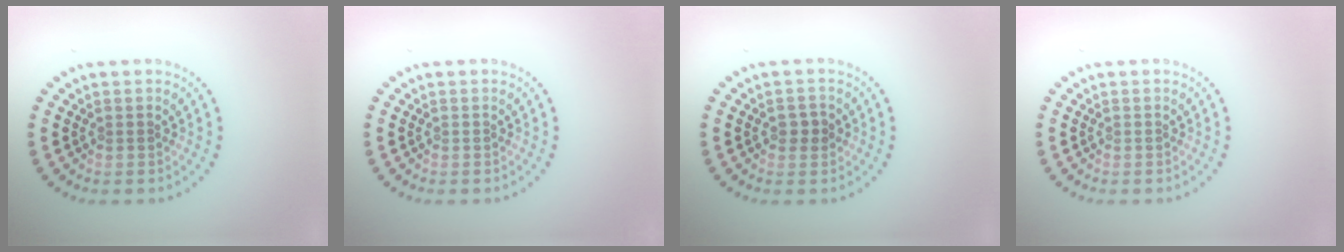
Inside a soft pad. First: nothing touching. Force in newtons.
{"total": 0.0}
{"total": 1.6, "press": 1.5, "slide": 0.2}
{"total": 0.0}